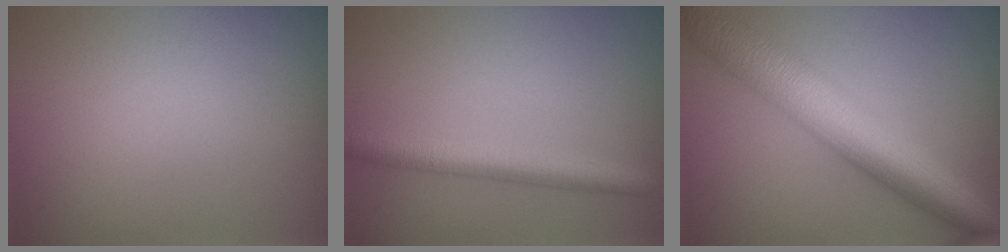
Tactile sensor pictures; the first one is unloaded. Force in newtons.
{"total": 3.6, "press": 3.6, "slide": 0.3}
{"total": 8.7, "press": 8.7, "slide": 0.1}